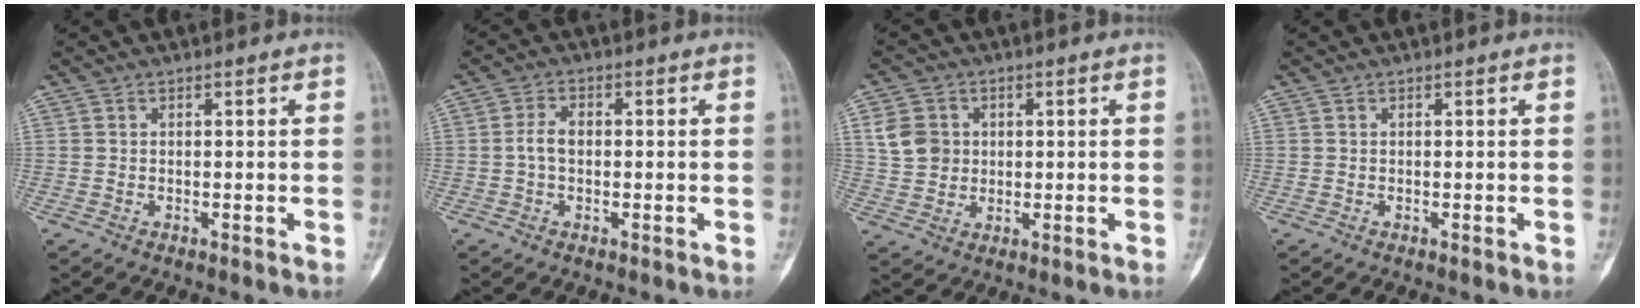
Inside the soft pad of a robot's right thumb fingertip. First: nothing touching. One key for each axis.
{"total": 3.3, "fx": -0.2, "fy": 2.1, "fz": 2.6, "tx": -0.050, "ty": 0.011, "tz": -0.009}
{"total": 6.7, "fx": 1.5, "fy": 5.8, "fz": 3.0, "tx": -0.033, "ty": -0.001, "tz": 0.029}
{"total": 0.0}